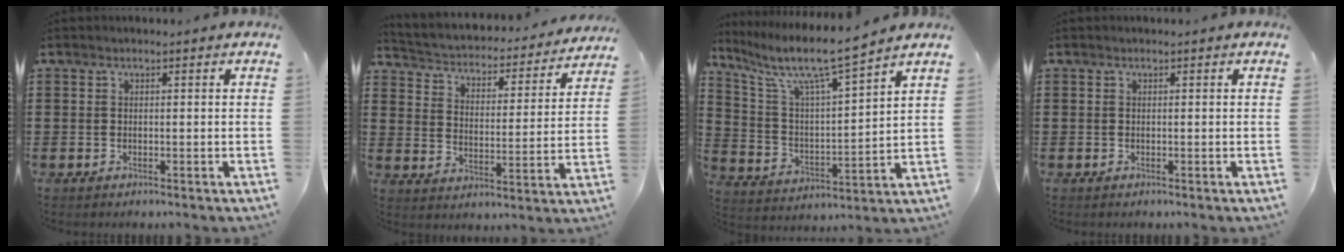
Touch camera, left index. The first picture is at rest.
{"total": 2.4, "force": [2.3, 0.5, 0.4], "torque": [-0.027, -0.028, 0.027]}
{"total": 8.4, "force": [6.9, 0.4, 4.8], "torque": [-0.124, -0.045, 0.110]}
{"total": 0.0}